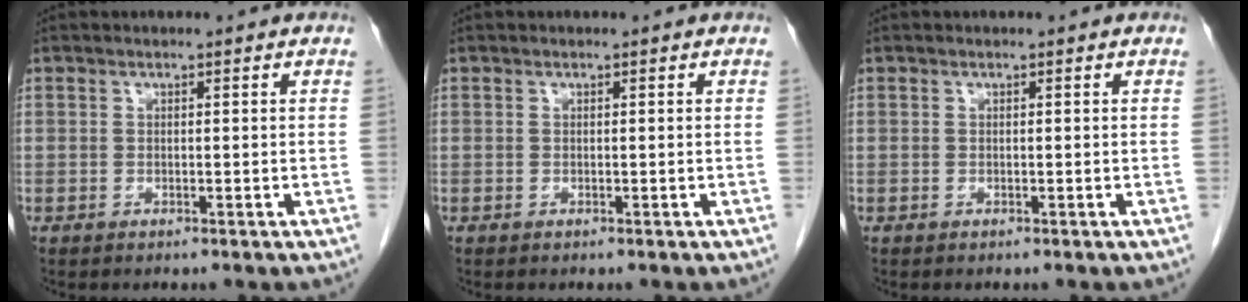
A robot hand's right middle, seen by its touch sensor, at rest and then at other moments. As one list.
[{"total": 0.0}, {"total": 0.0}]